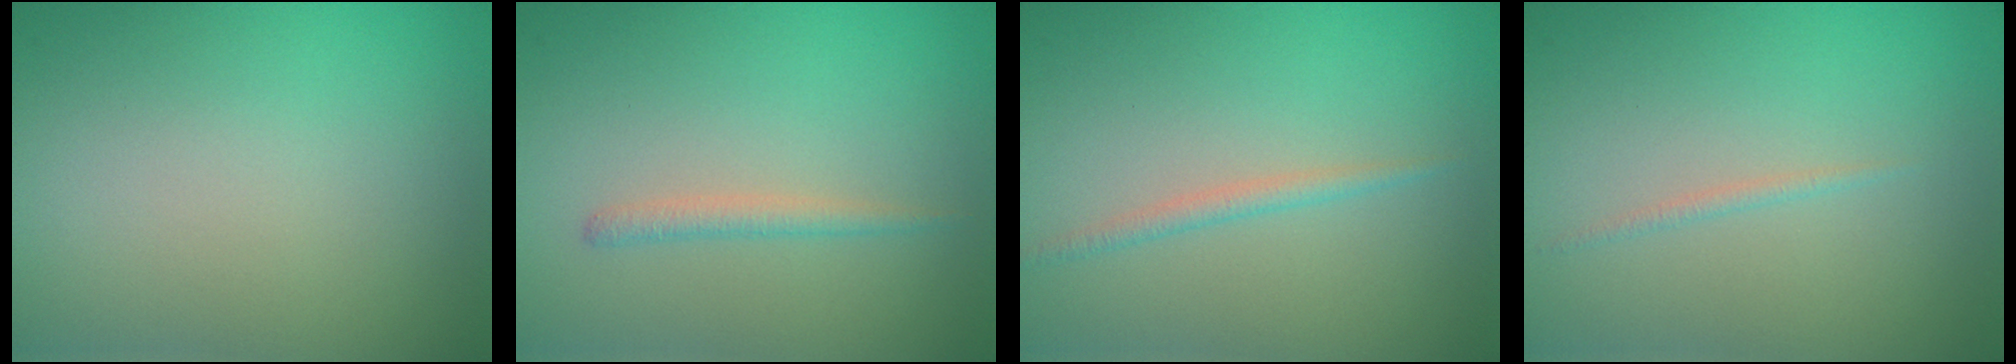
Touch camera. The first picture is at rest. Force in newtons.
{"total": 1.3, "press": 1.3, "slide": 0.0}
{"total": 1.2, "press": 1.2, "slide": 0.1}
{"total": 0.6, "press": 0.6, "slide": 0.0}